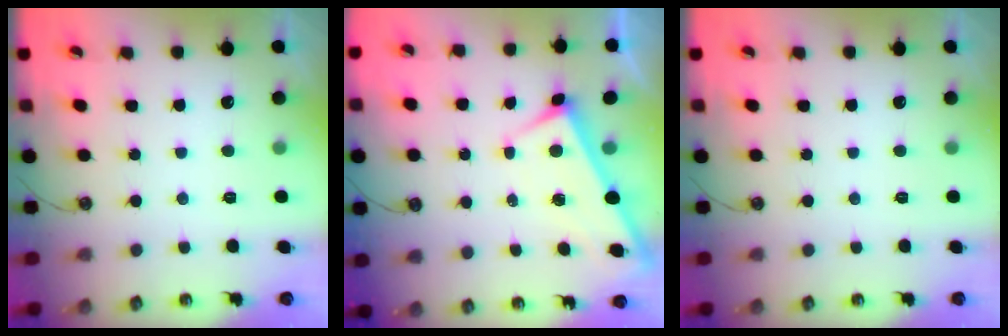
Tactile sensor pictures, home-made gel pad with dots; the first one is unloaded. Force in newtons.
{"total": 2.6, "press": 2.6, "slide": 0.2}
{"total": 0.0}